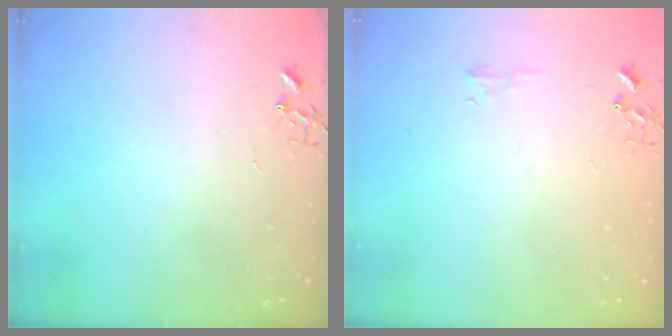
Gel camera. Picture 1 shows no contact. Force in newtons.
{"total": 4.0, "press": 3.9, "slide": 0.5}